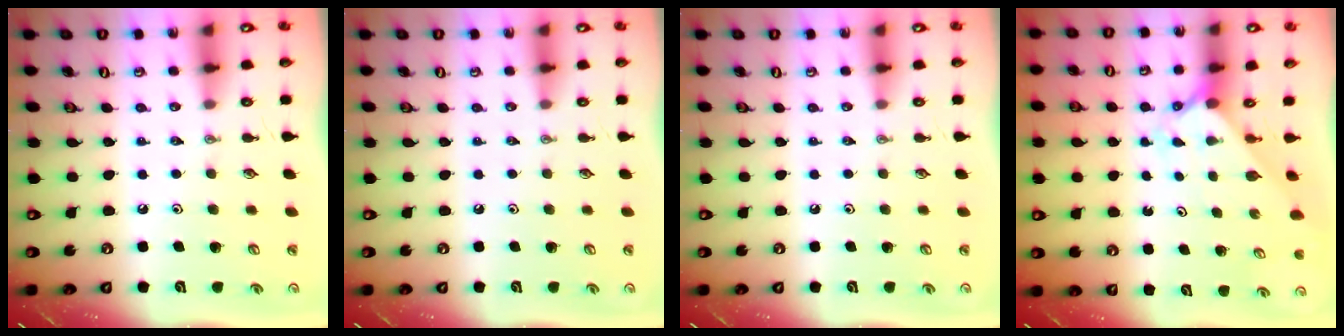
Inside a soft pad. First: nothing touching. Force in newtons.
{"total": 0.0}
{"total": 0.0}
{"total": 2.0, "press": 2.0, "slide": 0.2}